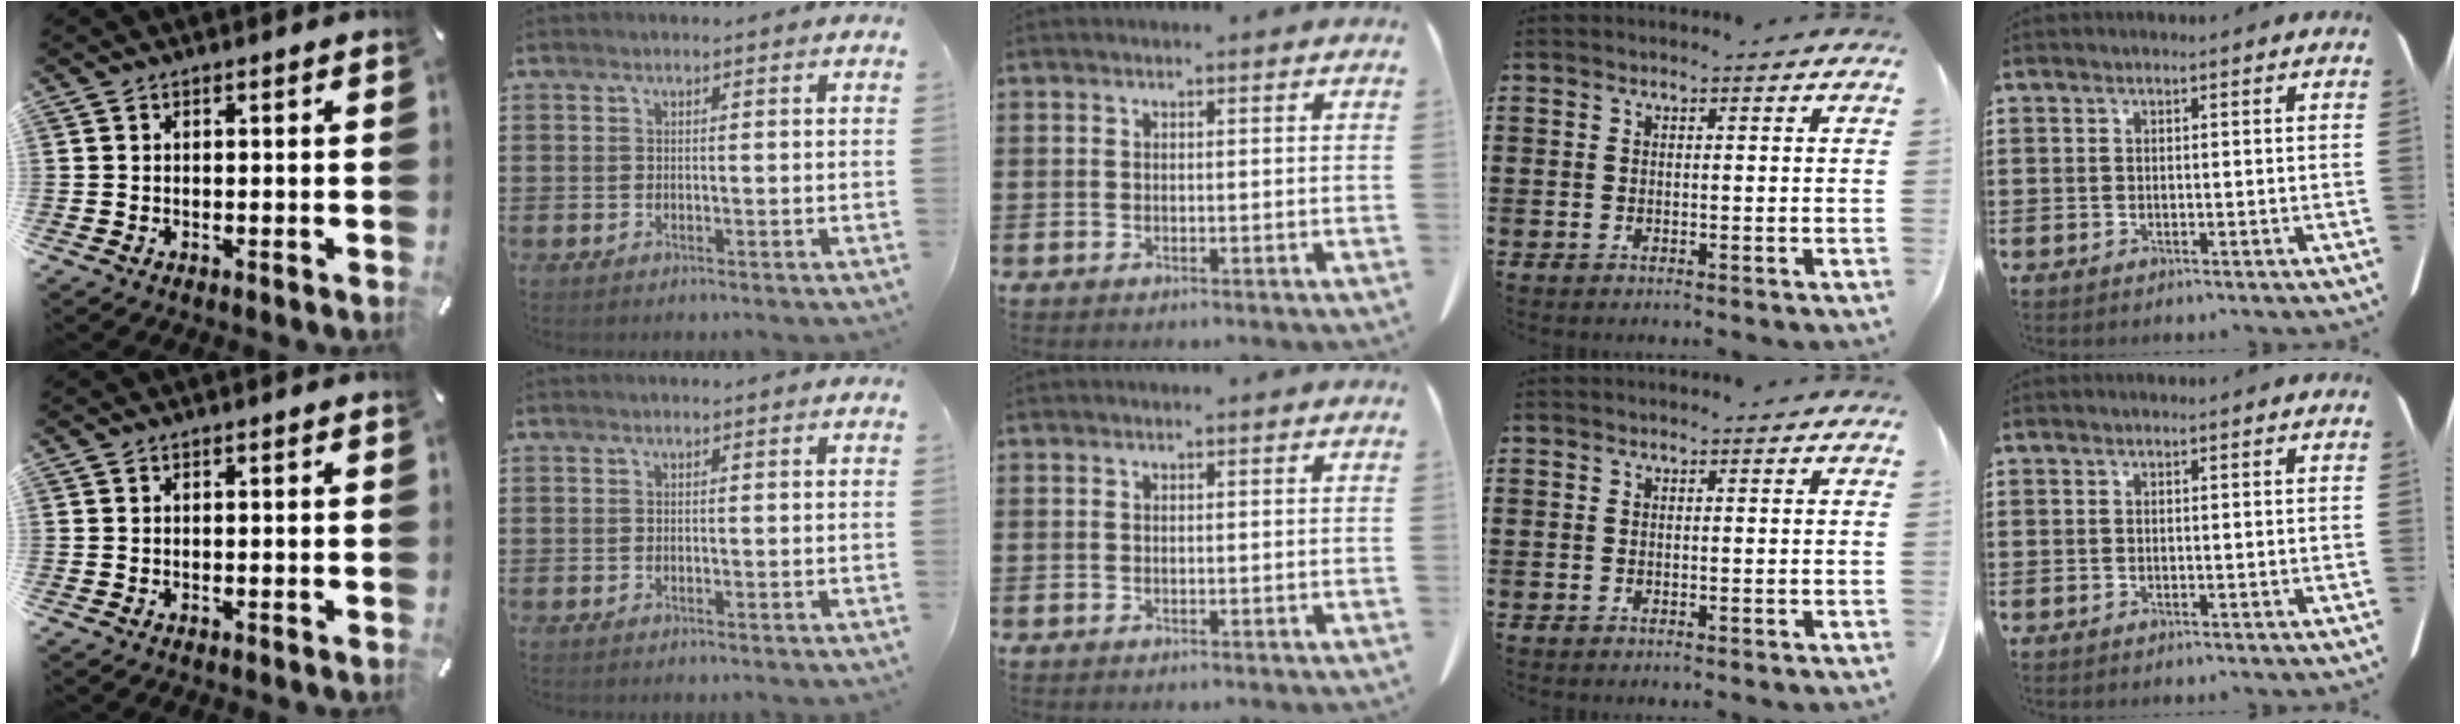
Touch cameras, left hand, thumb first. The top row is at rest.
{}